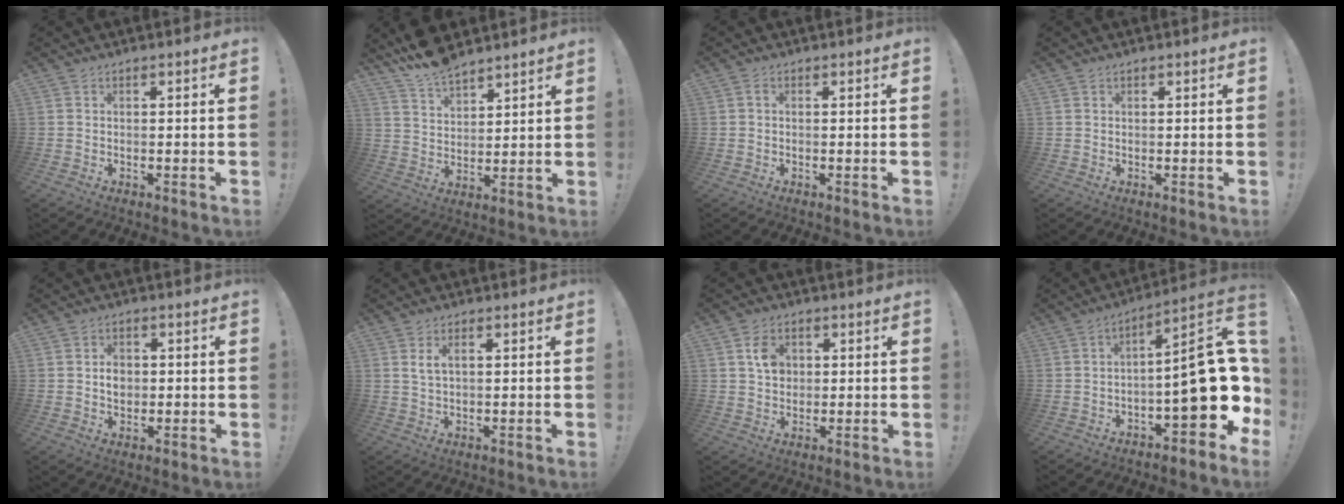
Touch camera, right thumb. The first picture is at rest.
{"total": 10.8, "force": [9.4, 4.8, 2.6], "torque": [-0.055, -0.071, 0.182]}
{"total": 0.8, "force": [0.1, 0.5, 0.7], "torque": [-0.007, 0.000, 0.000]}
{"total": 0.7, "force": [0.5, 0.4, 0.1], "torque": [0.005, -0.004, 0.009]}
{"total": 4.4, "force": [0.1, 3.8, 2.3], "torque": [-0.016, -0.002, -0.002]}
{"total": 3.9, "force": [1.8, 1.8, 3.0], "torque": [-0.051, 0.000, 0.031]}
{"total": 6.2, "force": [1.6, 4.9, 3.5], "torque": [-0.042, 0.002, 0.027]}
{"total": 20.8, "force": [-1.6, 7.1, 19.5], "torque": [-0.263, 0.010, -0.017]}